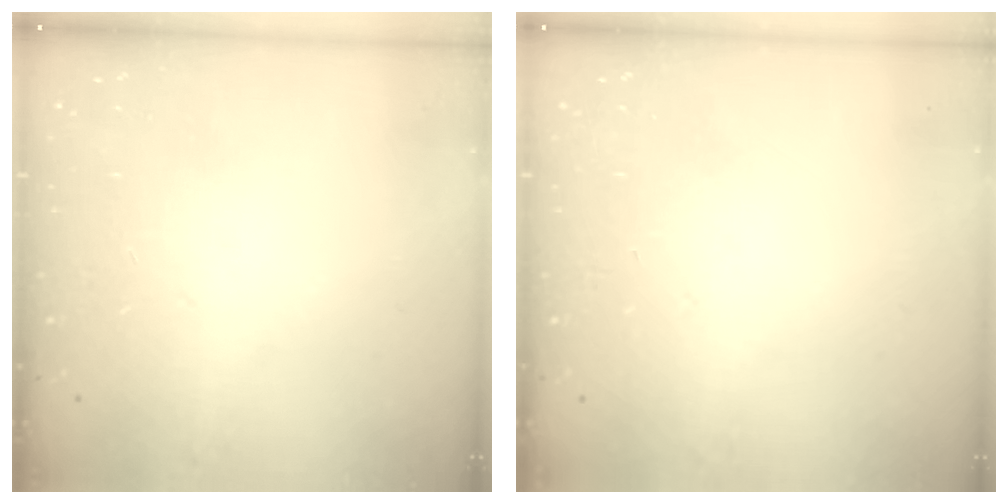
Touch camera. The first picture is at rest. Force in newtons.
{"total": 0.0}